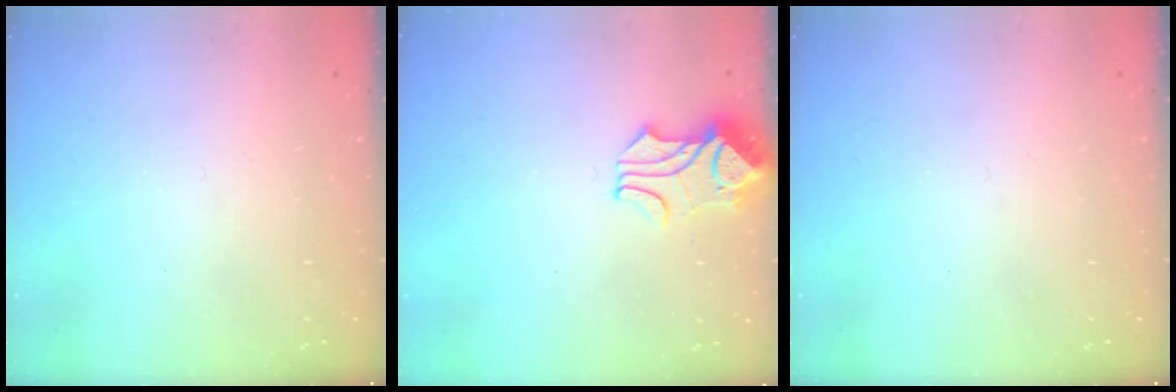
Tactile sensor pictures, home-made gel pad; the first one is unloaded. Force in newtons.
{"total": 1.9, "press": 1.5, "slide": 1.2}
{"total": 0.0}